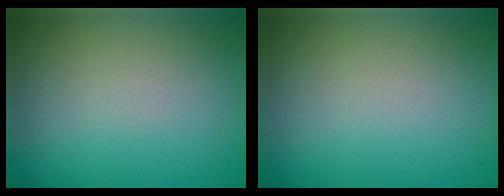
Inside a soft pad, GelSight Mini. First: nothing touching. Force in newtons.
{"total": 0.0}